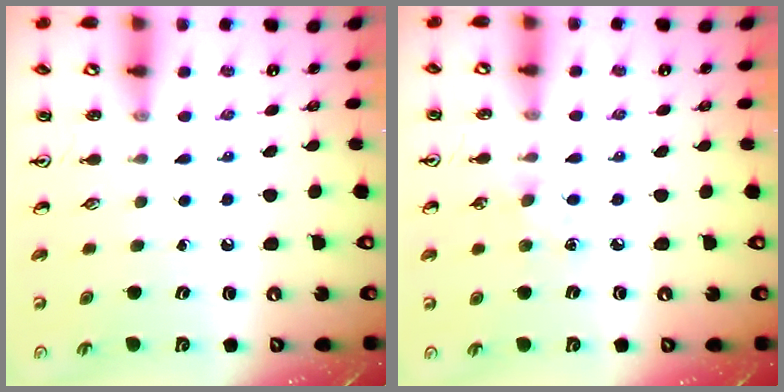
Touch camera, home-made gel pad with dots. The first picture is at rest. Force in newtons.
{"total": 5.9, "press": 5.8, "slide": 0.6}